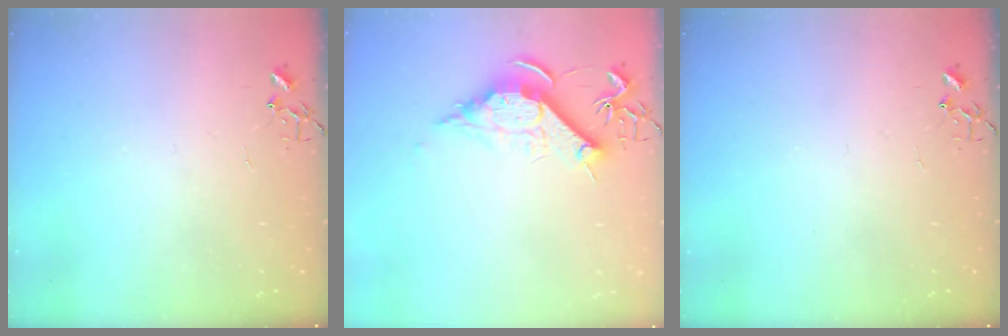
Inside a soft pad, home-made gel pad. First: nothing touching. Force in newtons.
{"total": 12.4, "press": 12.3, "slide": 1.0}
{"total": 0.0}